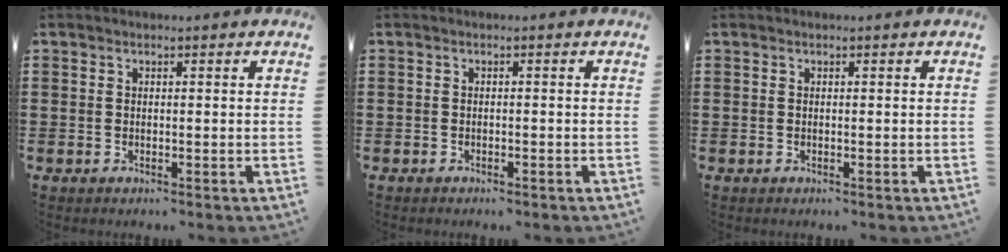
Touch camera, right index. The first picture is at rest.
{"total": 0.8, "force": [-0.8, 0.3, 0.0], "torque": [-0.002, 0.004, -0.019]}
{"total": 0.0}